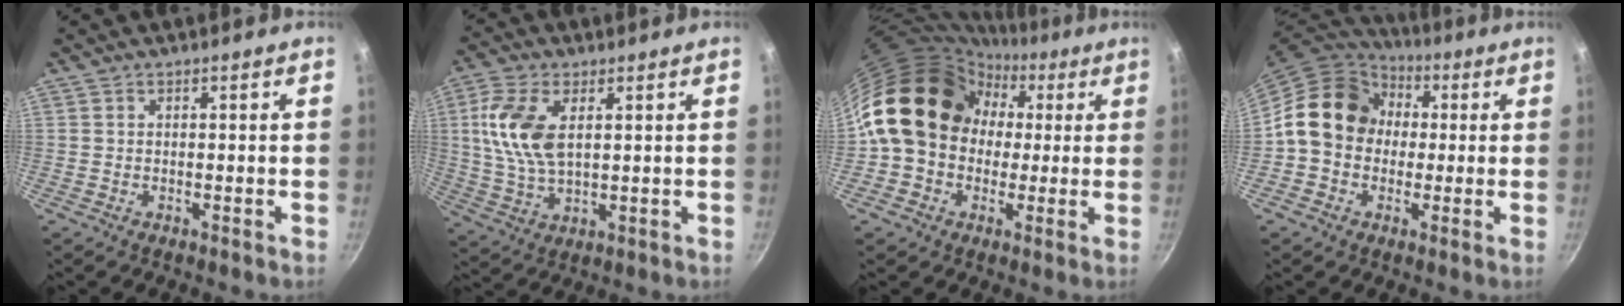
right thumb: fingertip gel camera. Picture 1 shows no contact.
{"total": 11.3, "force": [2.7, 6.1, 9.1], "torque": [-0.186, -0.004, 0.056]}
{"total": 17.9, "force": [1.4, 15.0, 9.5], "torque": [-0.128, 0.053, 0.014]}
{"total": 14.6, "force": [1.1, 12.2, 7.9], "torque": [-0.093, 0.030, 0.001]}